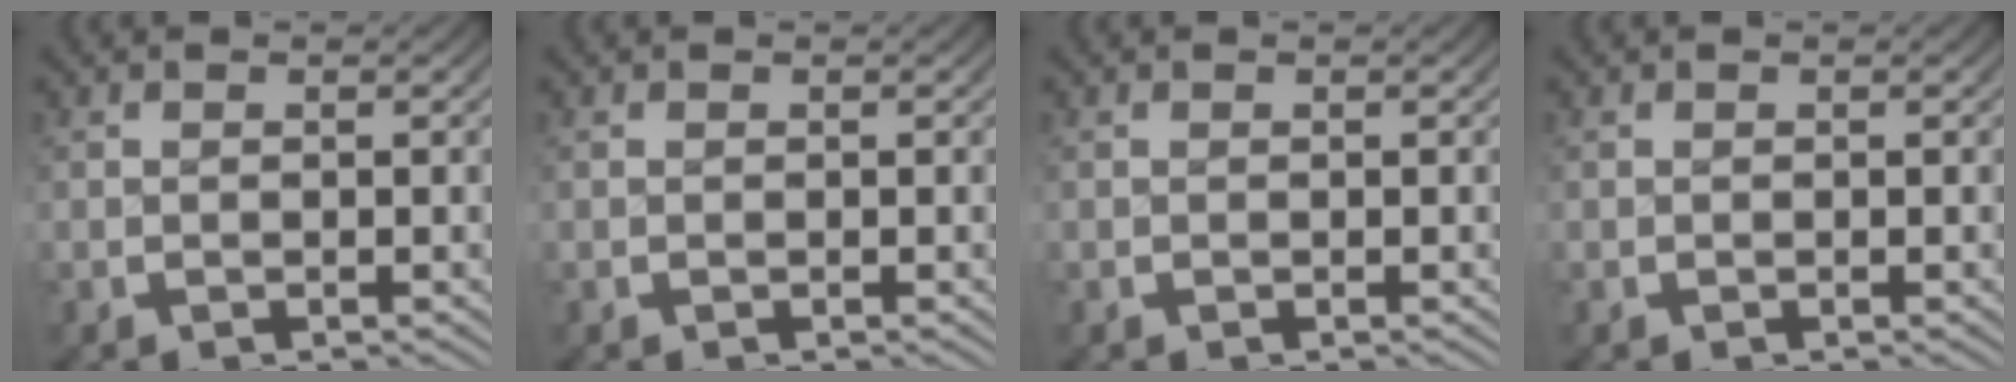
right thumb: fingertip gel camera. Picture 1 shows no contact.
{"total": 0.0}
{"total": 0.0}
{"total": 0.0}